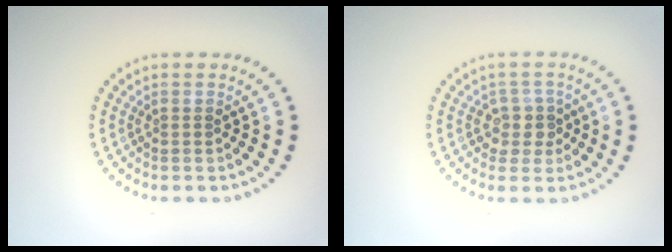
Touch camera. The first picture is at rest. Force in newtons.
{"total": 2.3, "press": 2.0, "slide": 1.1}